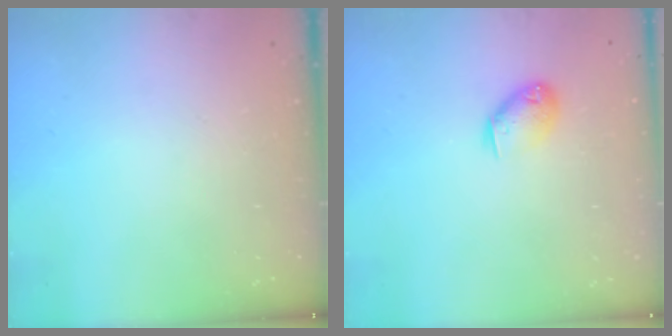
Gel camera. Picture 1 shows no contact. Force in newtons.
{"total": 8.2, "press": 8.1, "slide": 1.2}